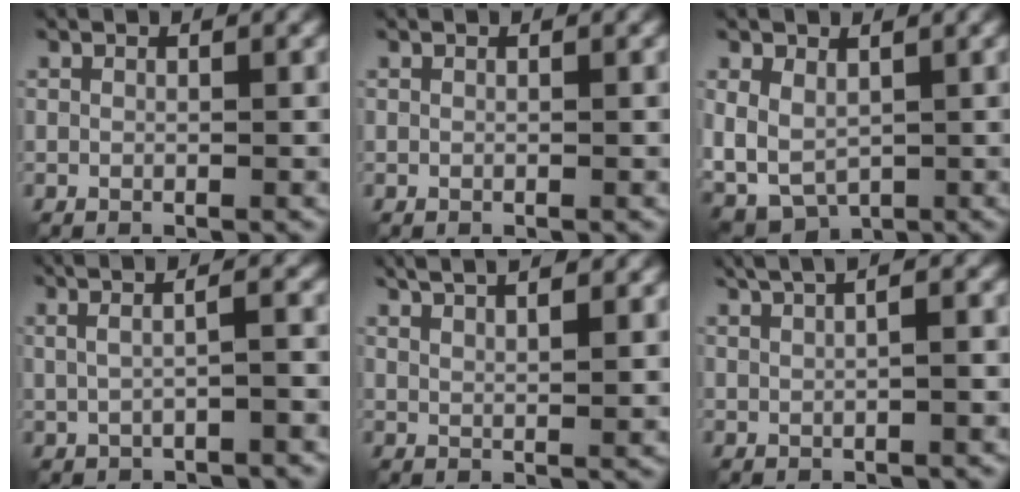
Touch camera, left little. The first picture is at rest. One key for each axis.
{"total": 0.0}
{"total": 5.3, "fx": 0.8, "fy": 3.7, "fz": 3.7, "tx": -0.083, "ty": -0.009, "tz": 0.014}
{"total": 5.1, "fx": 1.2, "fy": 2.2, "fz": 4.5, "tx": -0.064, "ty": 0.024, "tz": 0.004}
{"total": 6.1, "fx": 4.0, "fy": 2.0, "fz": 4.1, "tx": -0.044, "ty": 0.022, "tz": 0.040}
{"total": 6.7, "fx": 2.6, "fy": 2.9, "fz": 5.4, "tx": -0.067, "ty": 0.034, "tz": 0.029}